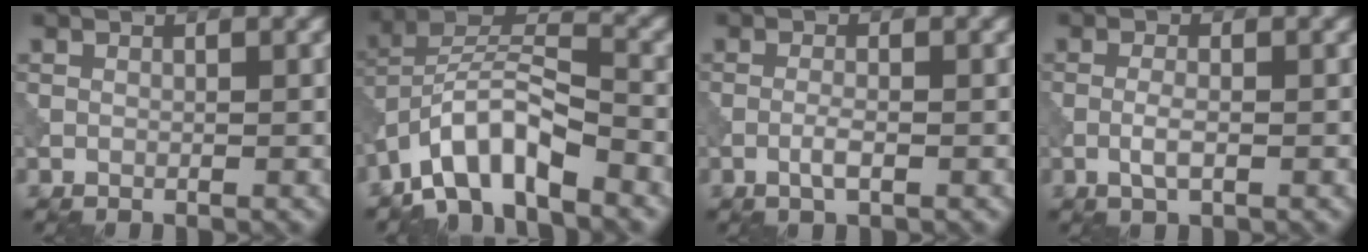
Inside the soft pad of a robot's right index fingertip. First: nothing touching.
{"total": 7.4, "force": [-5.0, 2.4, 4.9], "torque": [-0.083, 0.014, -0.100]}
{"total": 1.5, "force": [-0.6, 0.3, 1.4], "torque": [-0.029, 0.000, -0.016]}
{"total": 1.7, "force": [-0.5, 0.5, 1.6], "torque": [-0.035, -0.001, -0.015]}